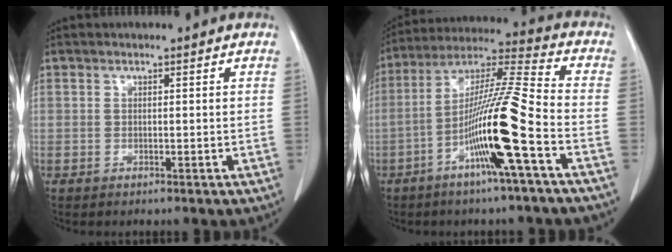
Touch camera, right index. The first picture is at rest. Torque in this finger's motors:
{"motor_torque": [2.14, 0.00, 1.05, 0.21]}